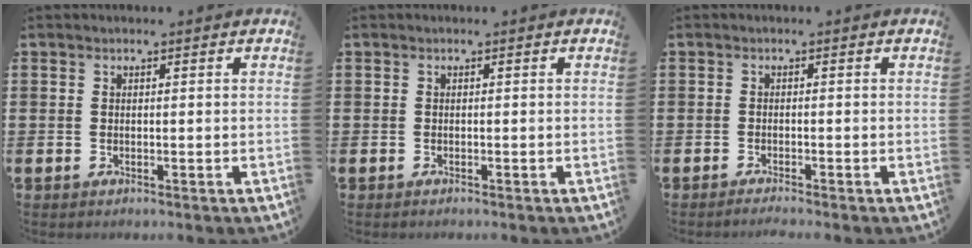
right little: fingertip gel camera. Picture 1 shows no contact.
{"total": 0.0}
{"total": 0.9, "force": [-0.8, -0.1, 0.4], "torque": [-0.006, -0.003, -0.015]}